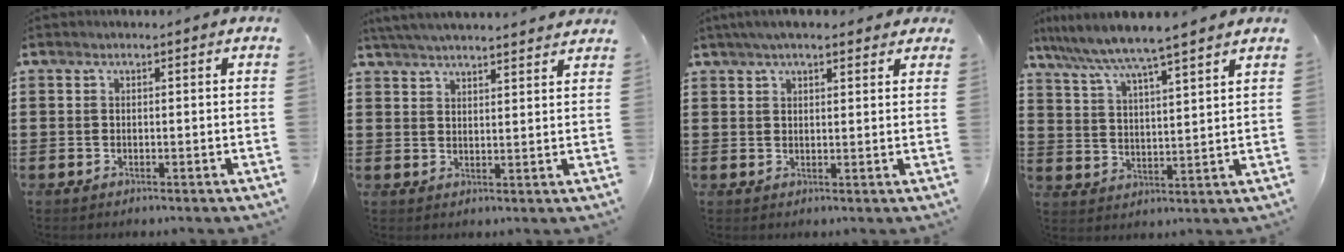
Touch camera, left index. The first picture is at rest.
{"total": 4.2, "force": [4.1, -0.3, 0.9], "torque": [-0.030, -0.014, 0.073]}
{"total": 4.4, "force": [3.4, 1.1, 2.5], "torque": [-0.056, 0.007, 0.061]}
{"total": 5.9, "force": [5.3, -0.8, 2.5], "torque": [-0.072, -0.035, 0.085]}